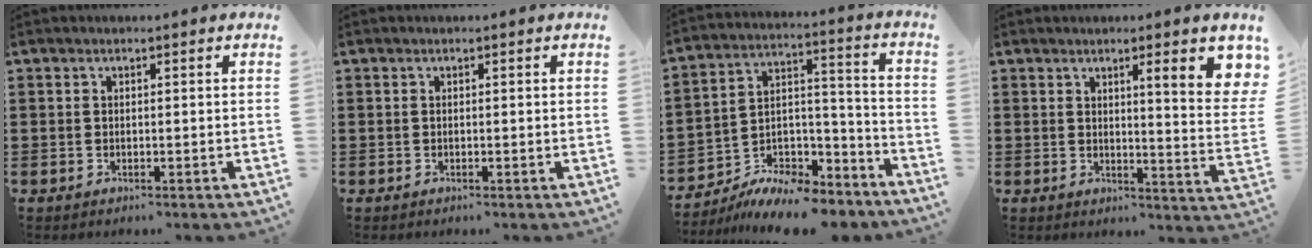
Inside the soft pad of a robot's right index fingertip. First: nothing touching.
{"total": 0.0}
{"total": 9.7, "force": [-8.7, 2.9, 3.1], "torque": [-0.045, 0.032, -0.164]}
{"total": 6.6, "force": [3.3, 0.4, 5.7], "torque": [-0.092, -0.022, 0.047]}